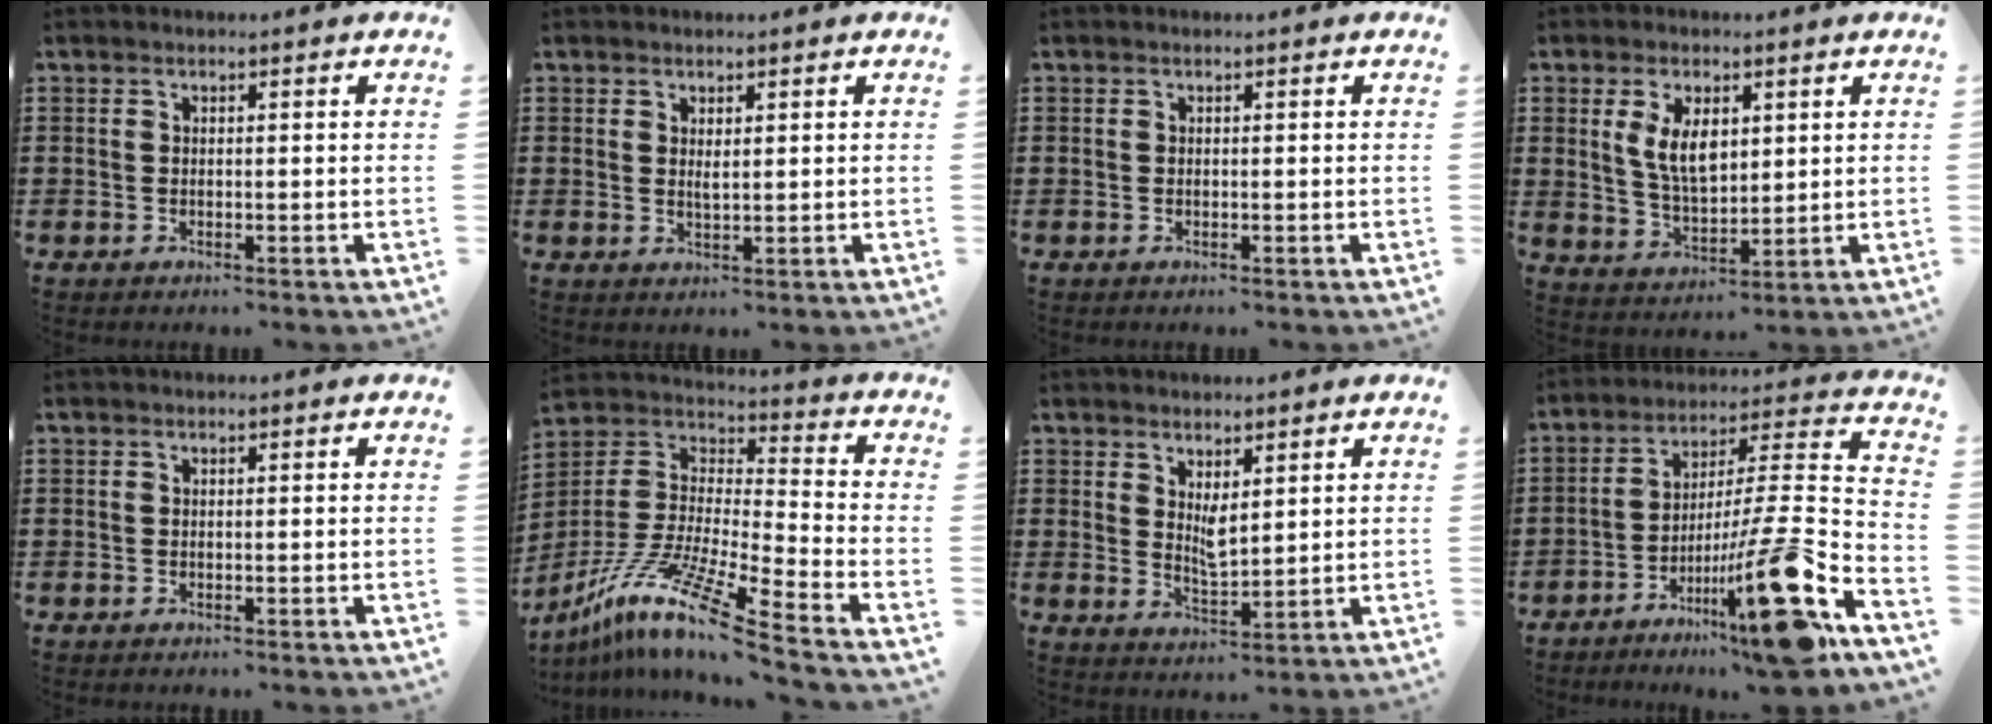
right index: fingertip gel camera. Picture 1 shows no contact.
{"total": 1.4, "force": [0.7, 0.5, 1.1], "torque": [-0.022, 0.002, 0.012]}
{"total": 0.0}
{"total": 7.0, "force": [2.1, 3.5, 5.7], "torque": [-0.112, 0.005, 0.036]}
{"total": 0.0}
{"total": 13.4, "force": [-10.5, 0.1, 8.3], "torque": [-0.167, 0.007, -0.204]}
{"total": 3.3, "force": [1.8, 1.3, 2.4], "torque": [-0.043, -0.004, 0.032]}
{"total": 17.8, "force": [-9.9, 0.6, 14.8], "torque": [-0.222, 0.001, -0.174]}